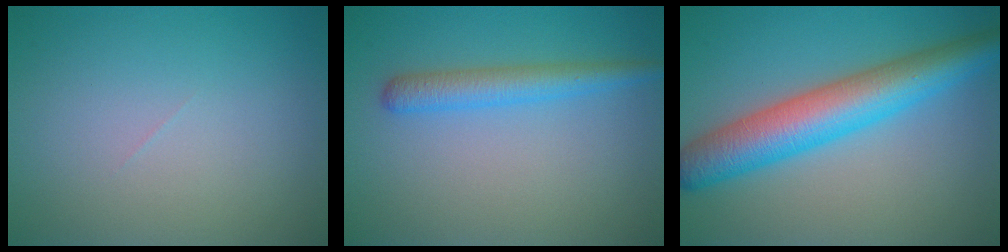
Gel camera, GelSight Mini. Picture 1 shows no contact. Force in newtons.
{"total": 3.0, "press": 3.0, "slide": 0.2}
{"total": 7.8, "press": 7.8, "slide": 0.1}